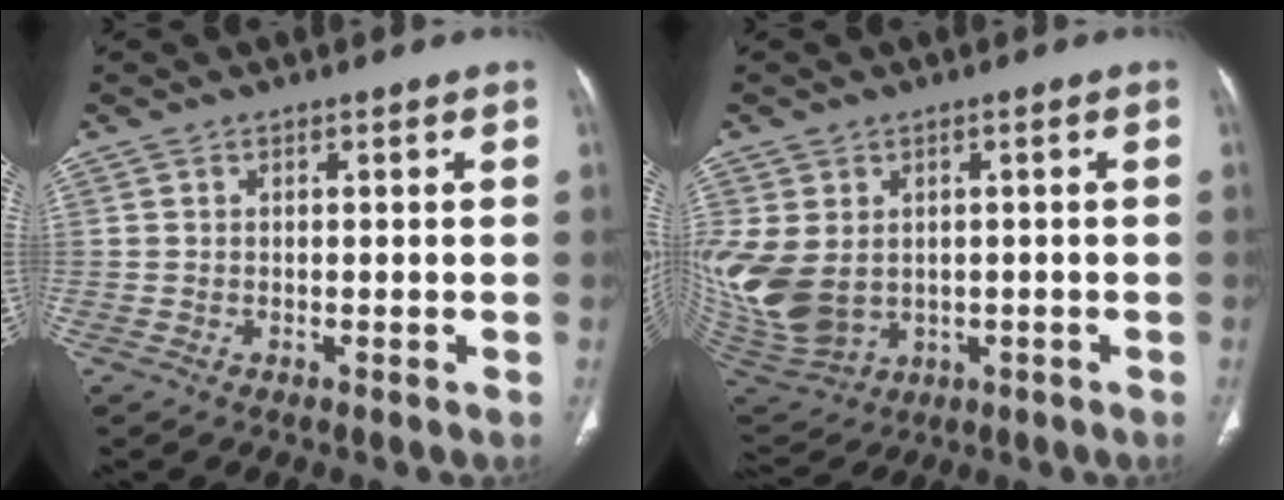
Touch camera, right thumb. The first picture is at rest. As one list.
[{"total": 13.8, "force": [-0.3, 10.6, 8.8], "torque": [-0.211, -0.008, 0.028]}]